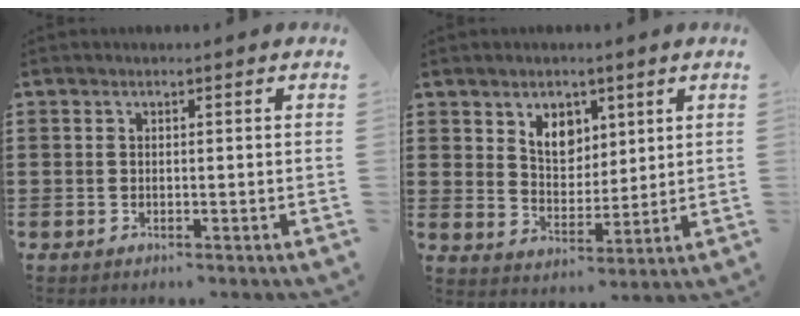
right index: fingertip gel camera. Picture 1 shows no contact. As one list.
[{"total": 5.6, "force": [3.7, 3.6, 2.2], "torque": [-0.051, 0.005, 0.067]}]